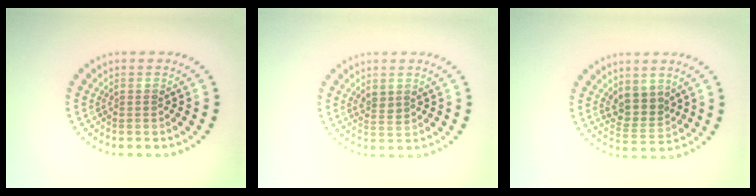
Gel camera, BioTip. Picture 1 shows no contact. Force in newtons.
{"total": 1.5, "press": 1.4, "slide": 0.6}
{"total": 3.0, "press": 2.6, "slide": 1.6}